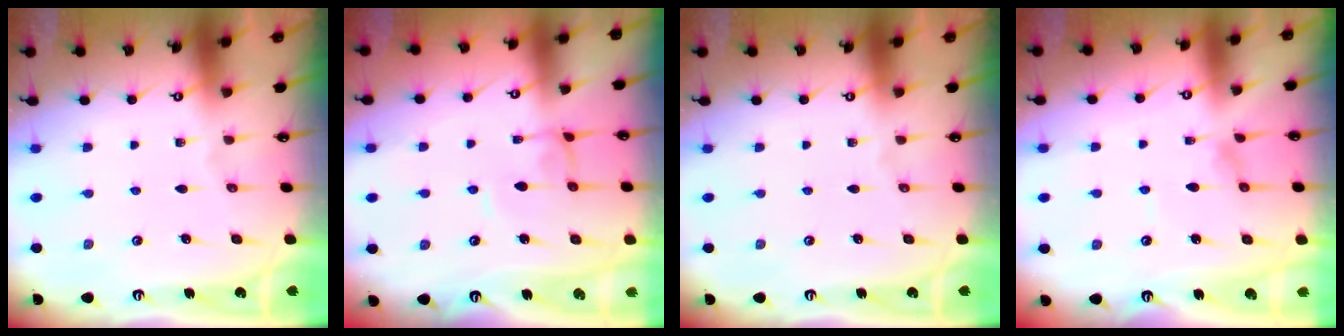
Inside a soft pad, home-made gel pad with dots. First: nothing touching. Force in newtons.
{"total": 0.0}
{"total": 0.0}
{"total": 1.4, "press": 1.4, "slide": 0.2}